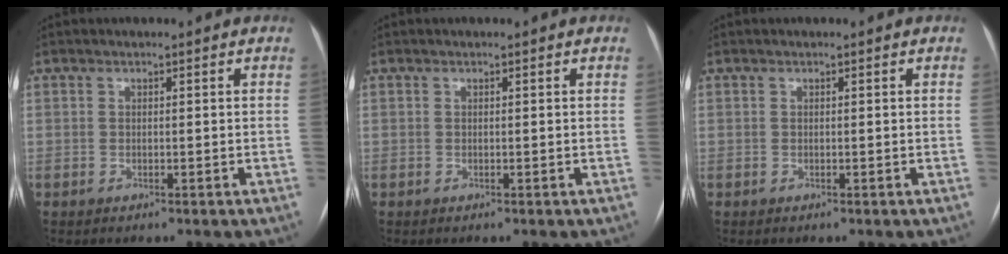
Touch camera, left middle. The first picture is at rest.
{"total": 0.0}
{"total": 0.0}